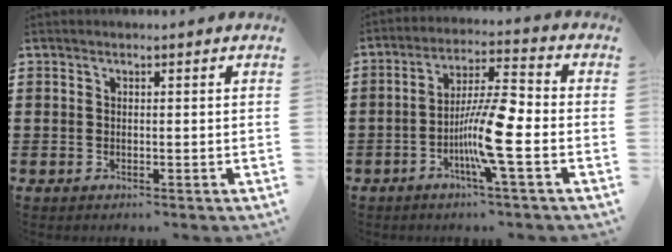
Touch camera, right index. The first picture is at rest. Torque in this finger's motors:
{"motor_torque": [2.14, 0.00, 0.32, 0.21]}